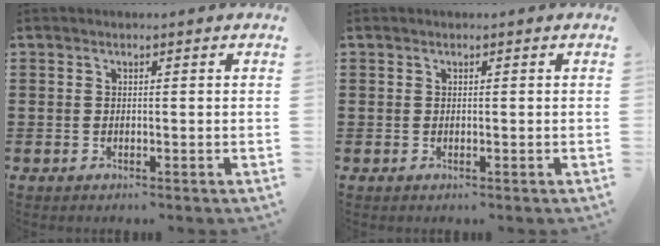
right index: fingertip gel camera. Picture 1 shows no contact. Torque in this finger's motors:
{"motor_torque": [-0.07, 0.06, 0.02, 0.04]}